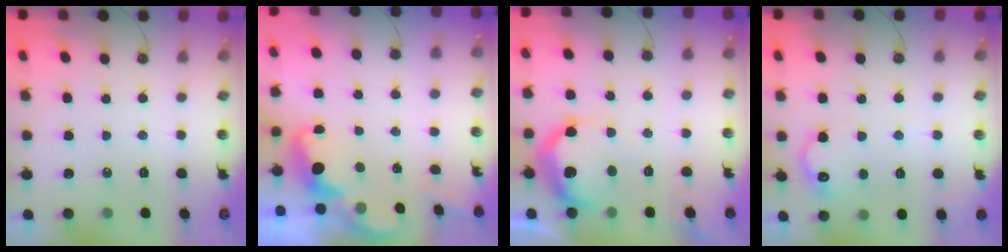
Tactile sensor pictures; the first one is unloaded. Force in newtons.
{"total": 2.6, "press": 2.5, "slide": 0.8}
{"total": 15.5, "press": 15.4, "slide": 1.2}
{"total": 10.4, "press": 10.4, "slide": 0.4}